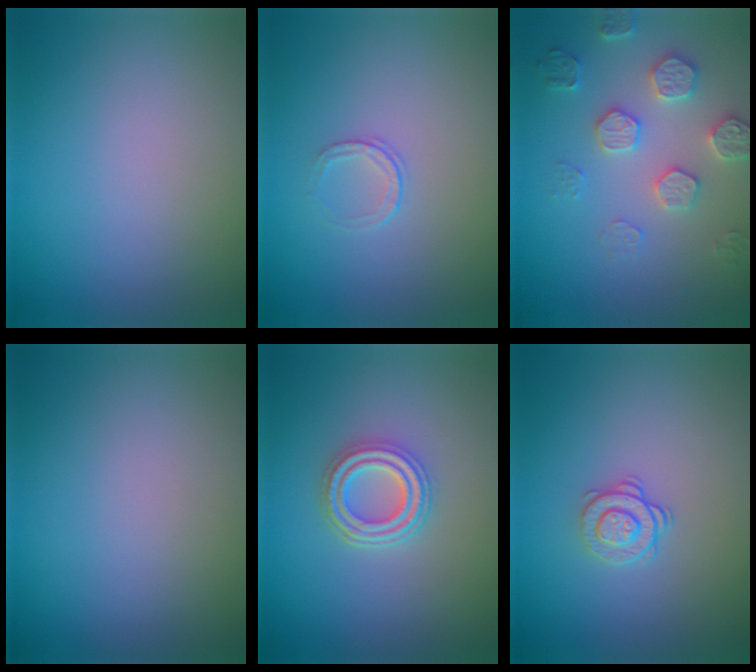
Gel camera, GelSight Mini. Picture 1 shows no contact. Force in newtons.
{"total": 1.0, "press": 0.7, "slide": 0.7}
{"total": 4.0, "press": 3.9, "slide": 0.9}
{"total": 0.0}
{"total": 4.0, "press": 3.1, "slide": 2.5}
{"total": 1.7, "press": 1.3, "slide": 1.1}